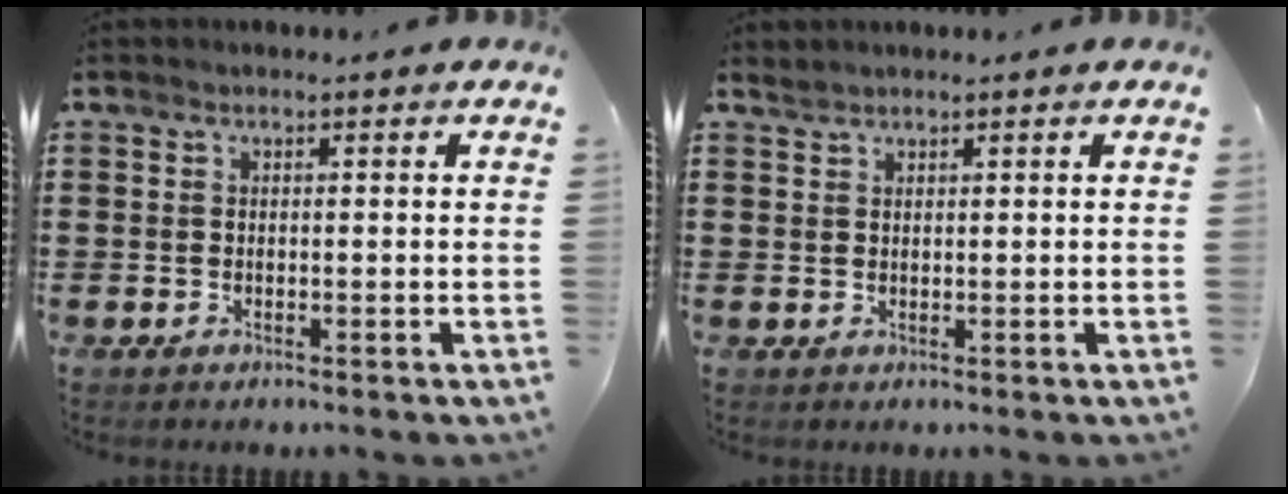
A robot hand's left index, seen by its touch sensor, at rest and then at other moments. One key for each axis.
{"total": 1.1, "fx": 1.0, "fy": 0.5, "fz": -0.1, "tx": -0.003, "ty": 0.001, "tz": 0.020}